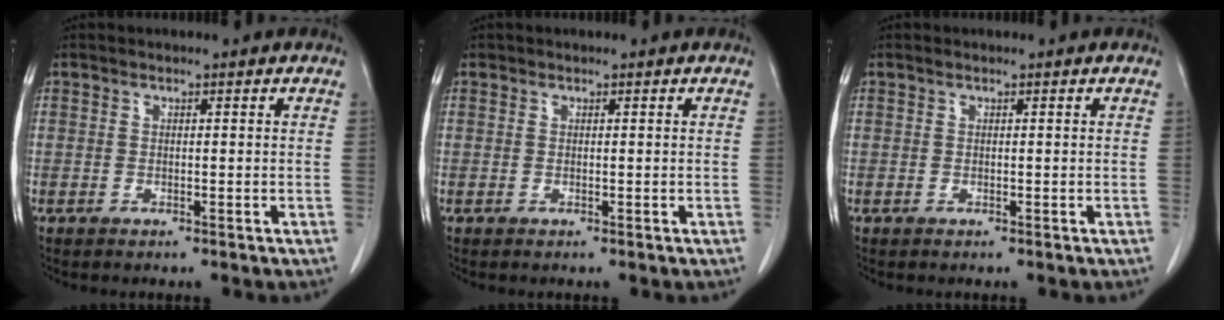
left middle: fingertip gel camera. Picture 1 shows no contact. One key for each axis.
{"total": 0.0}
{"total": 0.0}